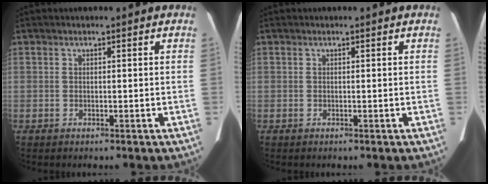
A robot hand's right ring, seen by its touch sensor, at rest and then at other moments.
{"total": 0.0}